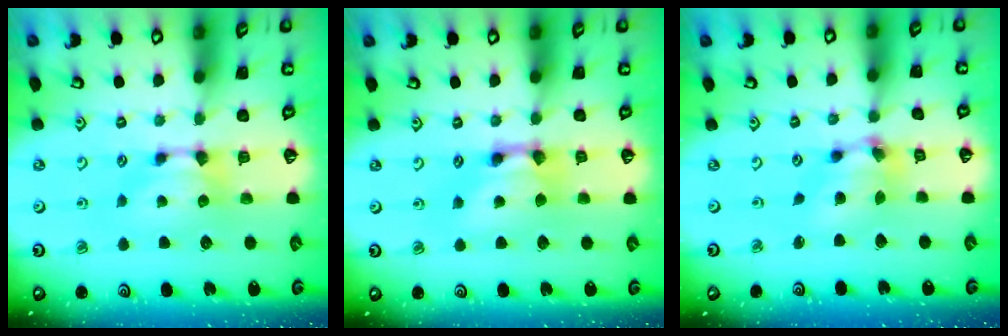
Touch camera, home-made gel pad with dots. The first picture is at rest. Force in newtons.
{"total": 3.0, "press": 3.0, "slide": 0.2}
{"total": 6.2, "press": 5.9, "slide": 1.8}